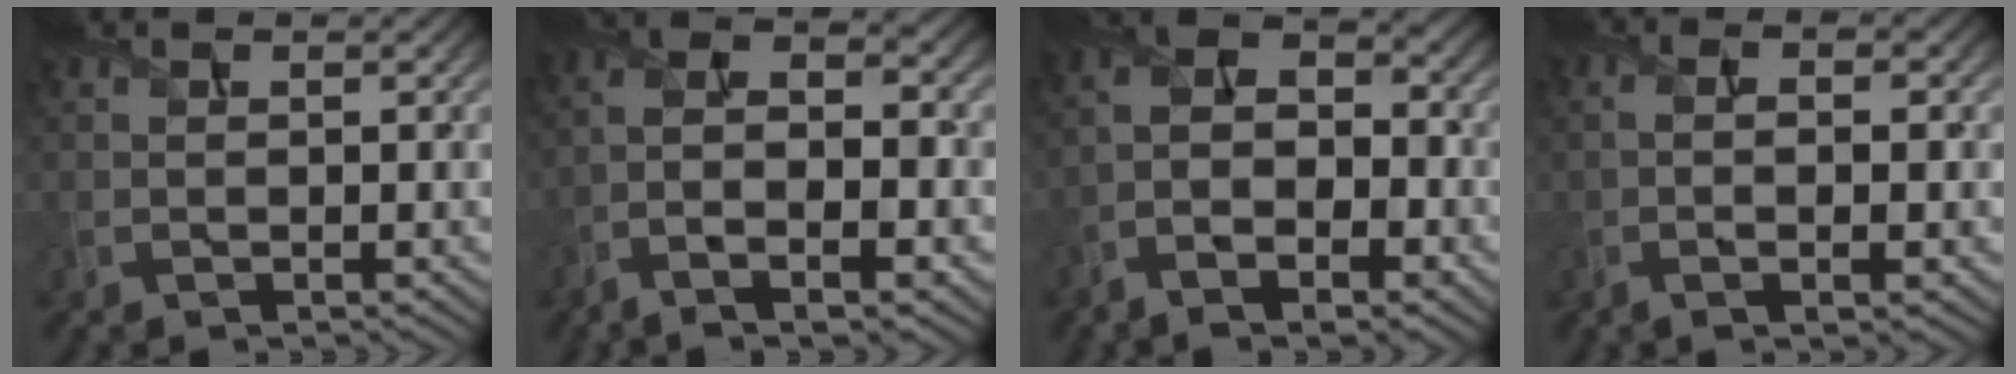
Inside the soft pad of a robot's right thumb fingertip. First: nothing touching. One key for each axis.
{"total": 9.7, "fx": -4.2, "fy": 3.3, "fz": 8.1, "tx": -0.166, "ty": -0.002, "tz": -0.074}
{"total": 9.1, "fx": -4.4, "fy": 4.5, "fz": 6.6, "tx": -0.136, "ty": -0.020, "tz": -0.084}
{"total": 4.4, "fx": -0.7, "fy": 1.2, "fz": 4.1, "tx": -0.078, "ty": -0.002, "tz": -0.013}